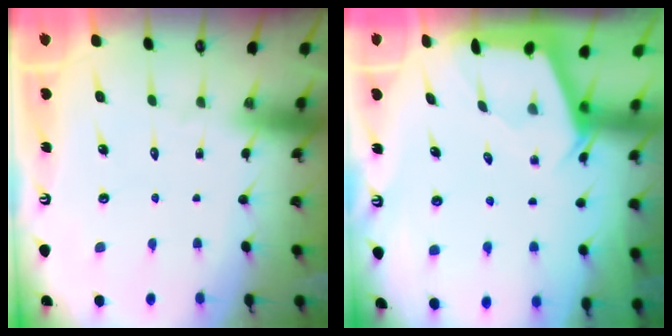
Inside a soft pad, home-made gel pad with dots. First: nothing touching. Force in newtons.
{"total": 2.1, "press": 2.0, "slide": 0.3}